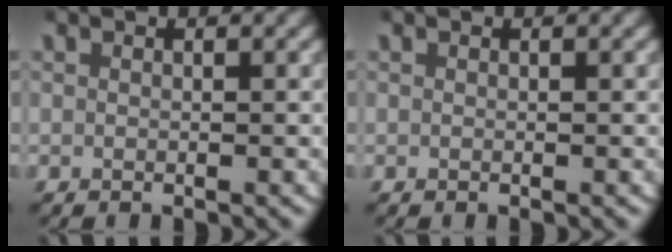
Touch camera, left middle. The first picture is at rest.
{"total": 0.0}